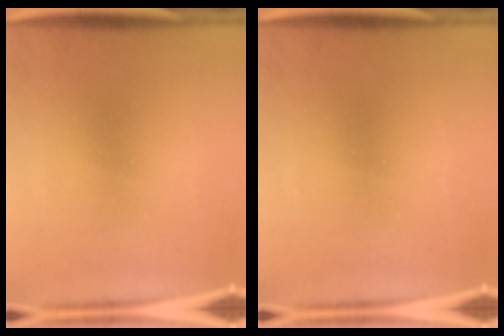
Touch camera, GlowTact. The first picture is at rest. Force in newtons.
{"total": 0.0}